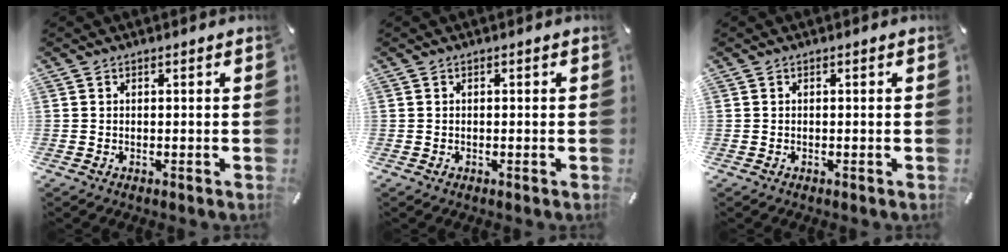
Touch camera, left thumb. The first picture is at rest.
{"total": 0.6, "force": [-0.2, 0.5, 0.2], "torque": [-0.004, 0.003, -0.006]}
{"total": 0.0}